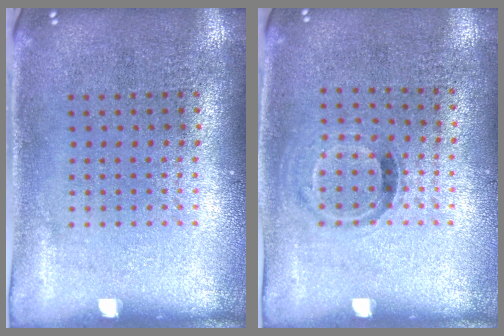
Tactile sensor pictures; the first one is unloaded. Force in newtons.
{"total": 0.9, "press": 0.7, "slide": 0.6}